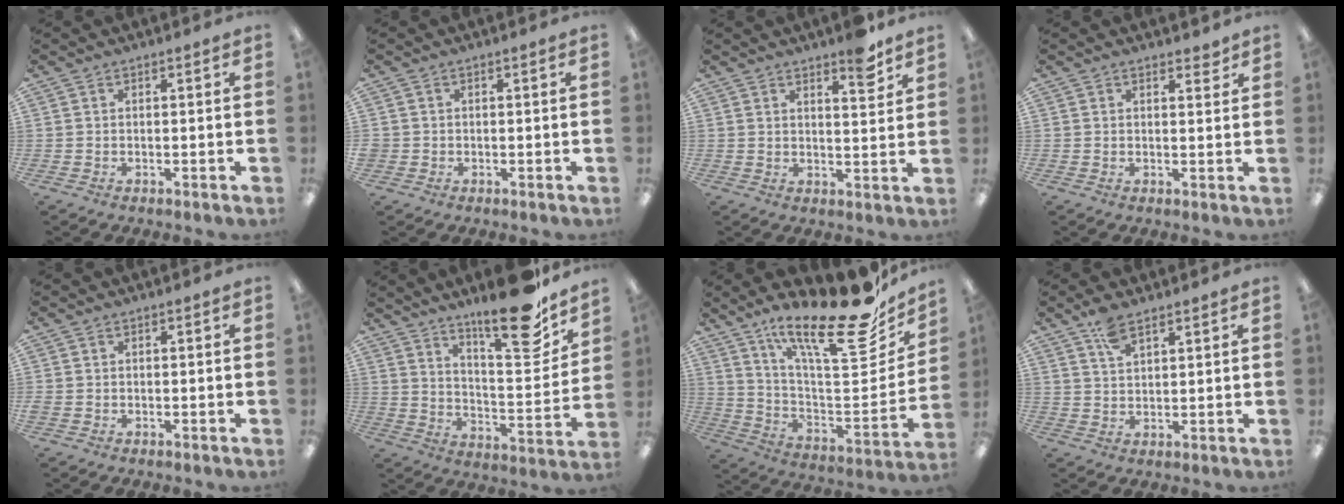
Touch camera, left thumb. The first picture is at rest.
{"total": 1.2, "force": [0.1, 1.2, 0.0], "torque": [-0.001, 0.004, 0.000]}
{"total": 3.8, "force": [2.8, 1.2, 2.2], "torque": [-0.017, -0.015, 0.042]}
{"total": 2.0, "force": [1.8, 0.6, 0.8], "torque": [-0.001, -0.010, 0.030]}
{"total": 0.6, "force": [0.0, 0.5, 0.2], "torque": [-0.002, 0.004, -0.001]}
{"total": 18.7, "force": [15.1, 3.8, 10.5], "torque": [-0.165, -0.109, 0.246]}
{"total": 25.9, "force": [19.5, 6.3, 15.8], "torque": [-0.225, -0.146, 0.316]}
{"total": 5.2, "force": [3.8, 2.0, 3.0], "torque": [-0.060, -0.010, 0.069]}